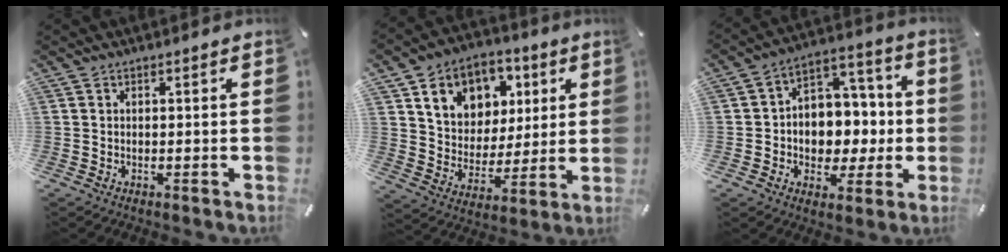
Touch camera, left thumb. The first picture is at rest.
{"total": 13.2, "force": [5.7, 11.0, 4.4], "torque": [-0.085, -0.020, 0.111]}
{"total": 10.0, "force": [-1.4, 9.2, 3.6], "torque": [-0.045, 0.007, -0.016]}